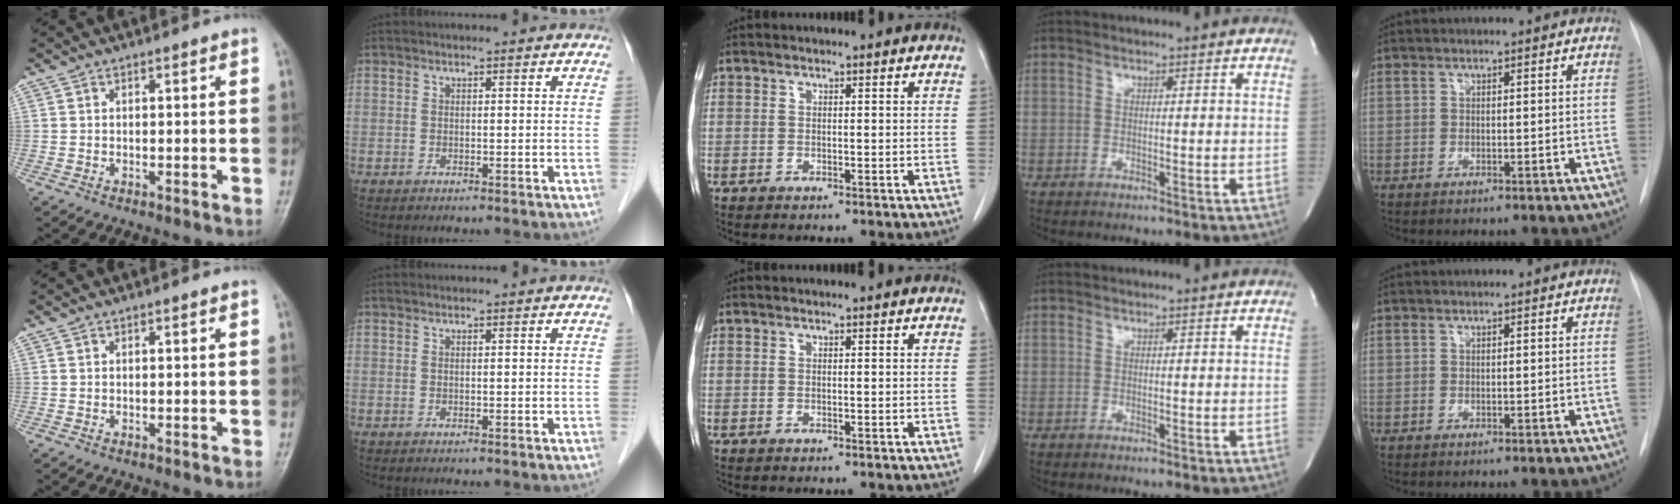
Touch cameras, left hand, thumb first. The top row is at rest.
{}